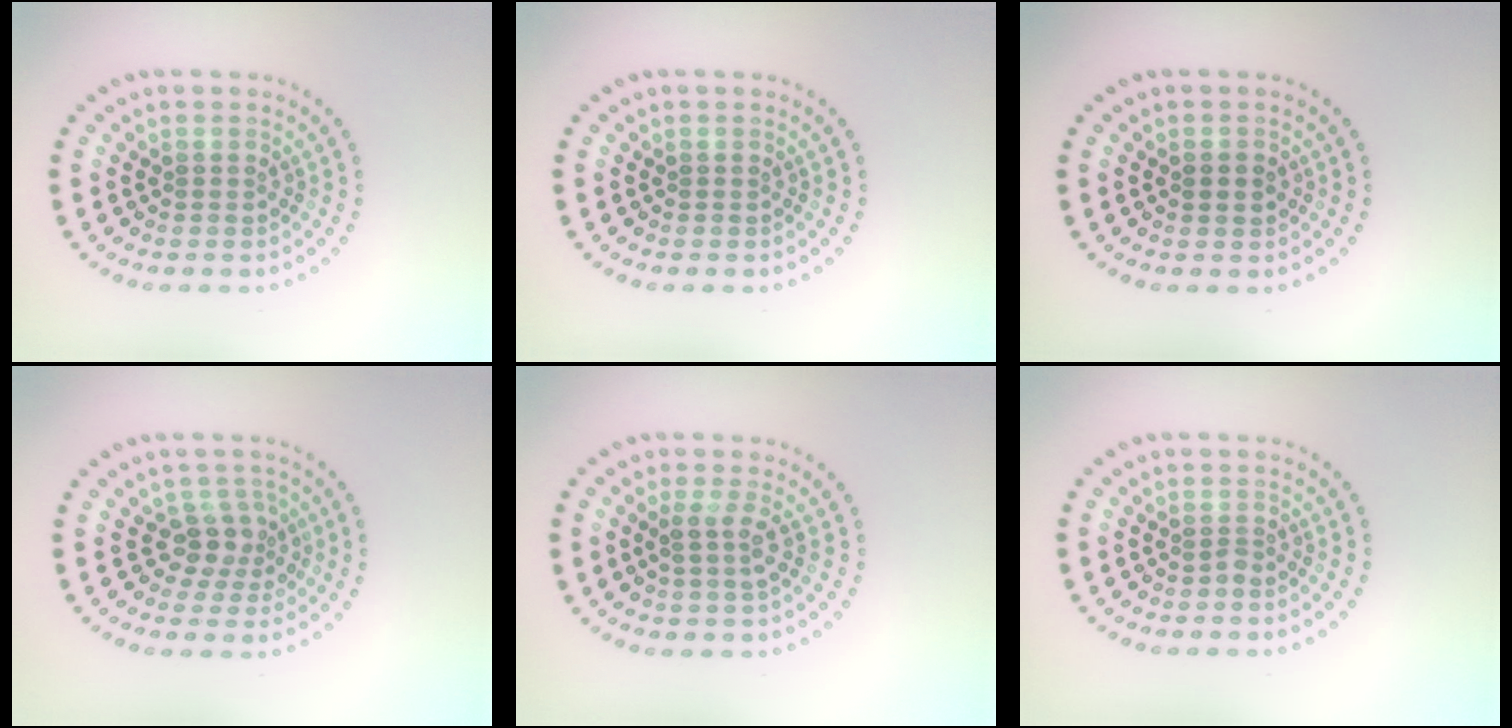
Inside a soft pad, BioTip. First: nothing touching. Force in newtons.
{"total": 0.0}
{"total": 1.9, "press": 1.9, "slide": 0.1}
{"total": 2.6, "press": 2.1, "slide": 1.5}
{"total": 1.9, "press": 1.4, "slide": 1.3}
{"total": 0.8, "press": 0.5, "slide": 0.6}